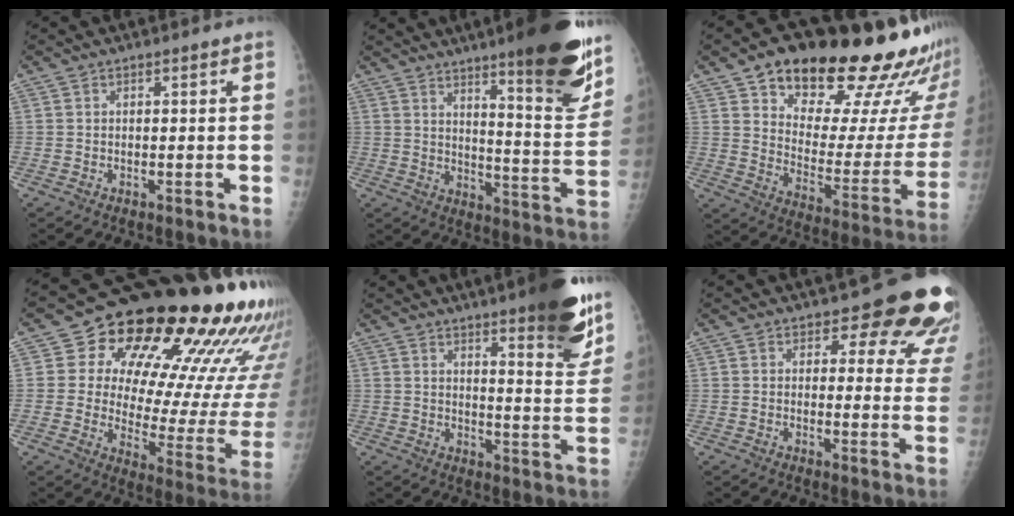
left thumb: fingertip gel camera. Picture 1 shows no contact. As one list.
[{"total": 19.2, "force": [12.7, 2.8, 14.2], "torque": [-0.162, -0.083, 0.184]}, {"total": 29.8, "force": [19.8, 10.6, 19.6], "torque": [-0.246, -0.070, 0.279]}, {"total": 28.1, "force": [15.3, 12.0, 20.3], "torque": [-0.244, -0.044, 0.209]}, {"total": 14.8, "force": [9.9, 2.6, 10.7], "torque": [-0.117, -0.065, 0.136]}, {"total": 14.1, "force": [11.3, 5.5, 6.4], "torque": [-0.012, -0.069, 0.105]}]